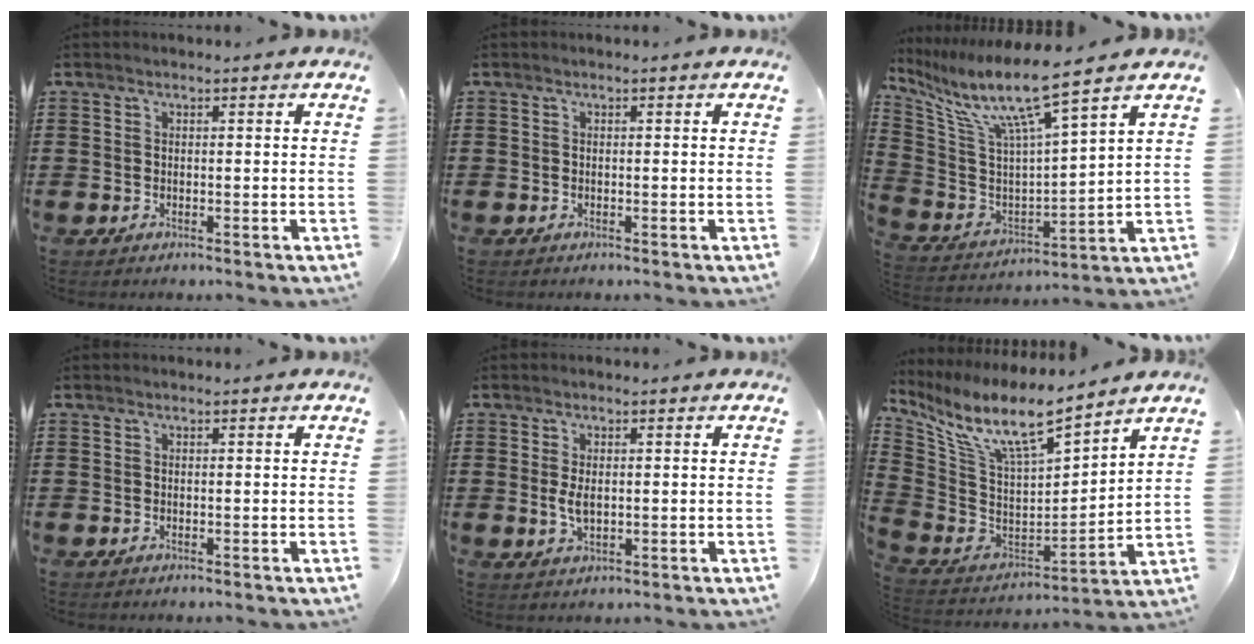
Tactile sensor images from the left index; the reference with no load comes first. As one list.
[{"total": 0.0}, {"total": 10.1, "force": [7.1, 0.2, 7.1], "torque": [-0.166, -0.054, 0.110]}, {"total": 0.0}, {"total": 3.0, "force": [0.0, 1.4, 2.7], "torque": [-0.060, 0.000, -0.003]}, {"total": 11.6, "force": [8.3, 2.4, 7.7], "torque": [-0.181, -0.056, 0.142]}]